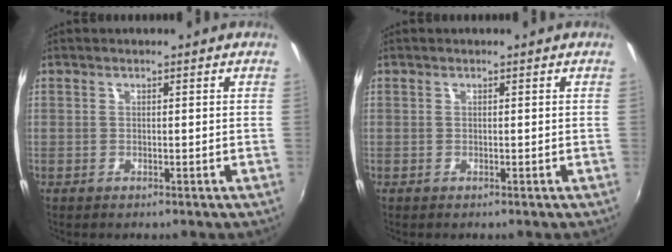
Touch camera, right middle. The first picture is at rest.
{"total": 0.0}